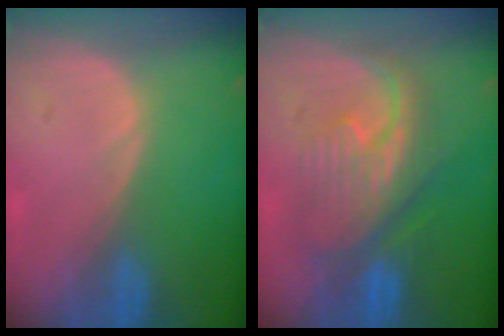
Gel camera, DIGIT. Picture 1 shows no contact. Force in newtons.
{"total": 8.3, "press": 8.3, "slide": 0.2}